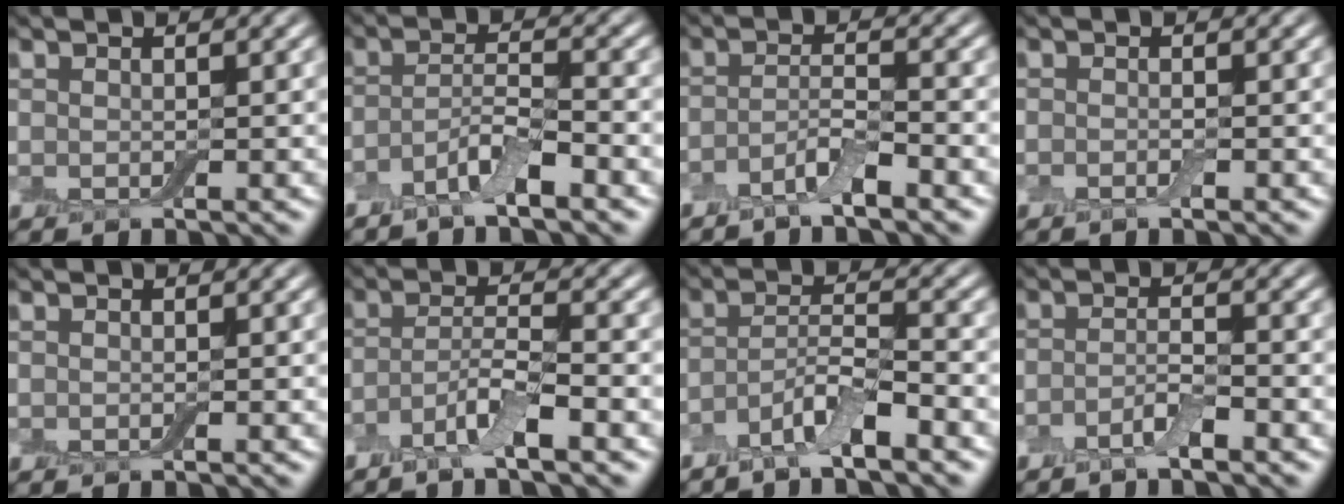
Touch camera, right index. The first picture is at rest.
{"total": 3.5, "force": [-2.5, 0.6, 2.4], "torque": [-0.048, 0.004, -0.055]}
{"total": 2.6, "force": [-2.0, 0.3, 1.7], "torque": [-0.033, 0.003, -0.047]}
{"total": 0.6, "force": [-0.4, 0.0, 0.4], "torque": [-0.009, 0.000, -0.008]}
{"total": 0.0}
{"total": 3.6, "force": [-2.2, 0.5, 2.7], "torque": [-0.054, 0.001, -0.052]}
{"total": 4.1, "force": [-2.9, 0.7, 2.9], "torque": [-0.054, 0.002, -0.061]}
{"total": 1.9, "force": [-1.4, 0.2, 1.3], "torque": [-0.025, 0.003, -0.032]}